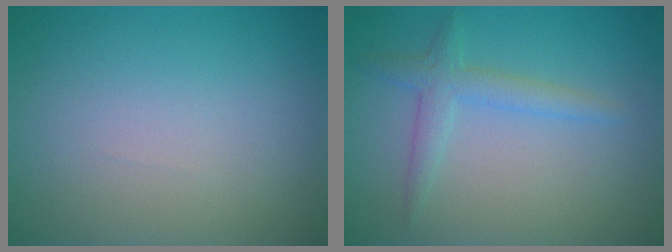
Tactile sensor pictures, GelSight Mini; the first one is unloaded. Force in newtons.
{"total": 2.3, "press": 2.3, "slide": 0.1}